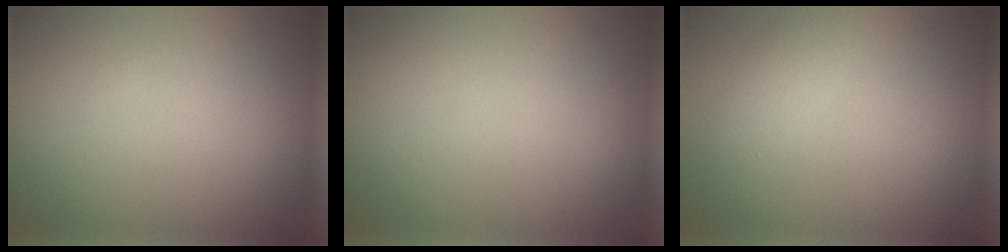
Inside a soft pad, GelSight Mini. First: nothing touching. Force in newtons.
{"total": 0.0}
{"total": 1.7, "press": 1.7, "slide": 0.1}